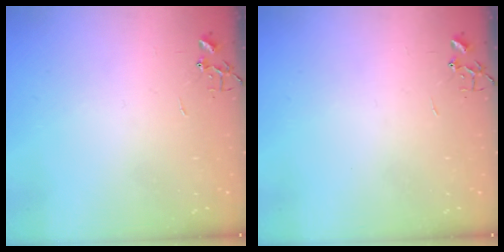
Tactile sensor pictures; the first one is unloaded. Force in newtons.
{"total": 0.0}